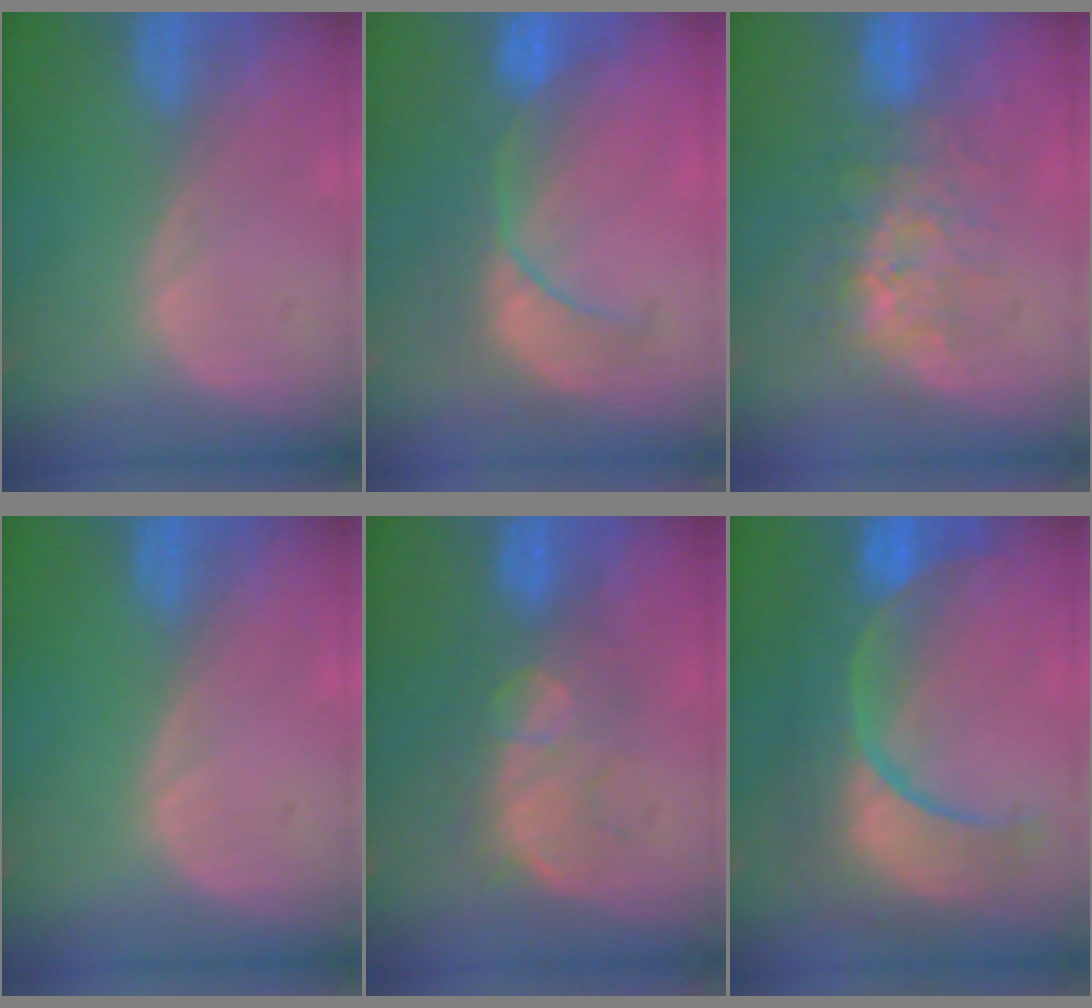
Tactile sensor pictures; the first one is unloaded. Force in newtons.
{"total": 7.8, "press": 7.7, "slide": 1.6}
{"total": 7.7, "press": 7.3, "slide": 2.3}
{"total": 0.0}
{"total": 8.2, "press": 7.6, "slide": 2.9}
{"total": 12.1, "press": 12.0, "slide": 1.5}